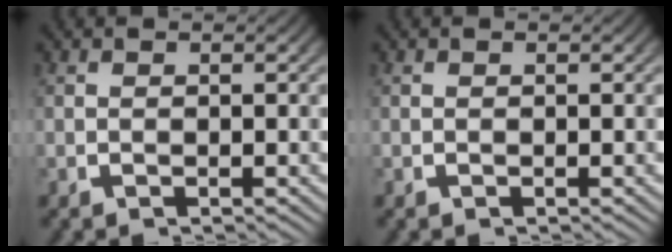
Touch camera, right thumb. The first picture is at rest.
{"total": 0.0}